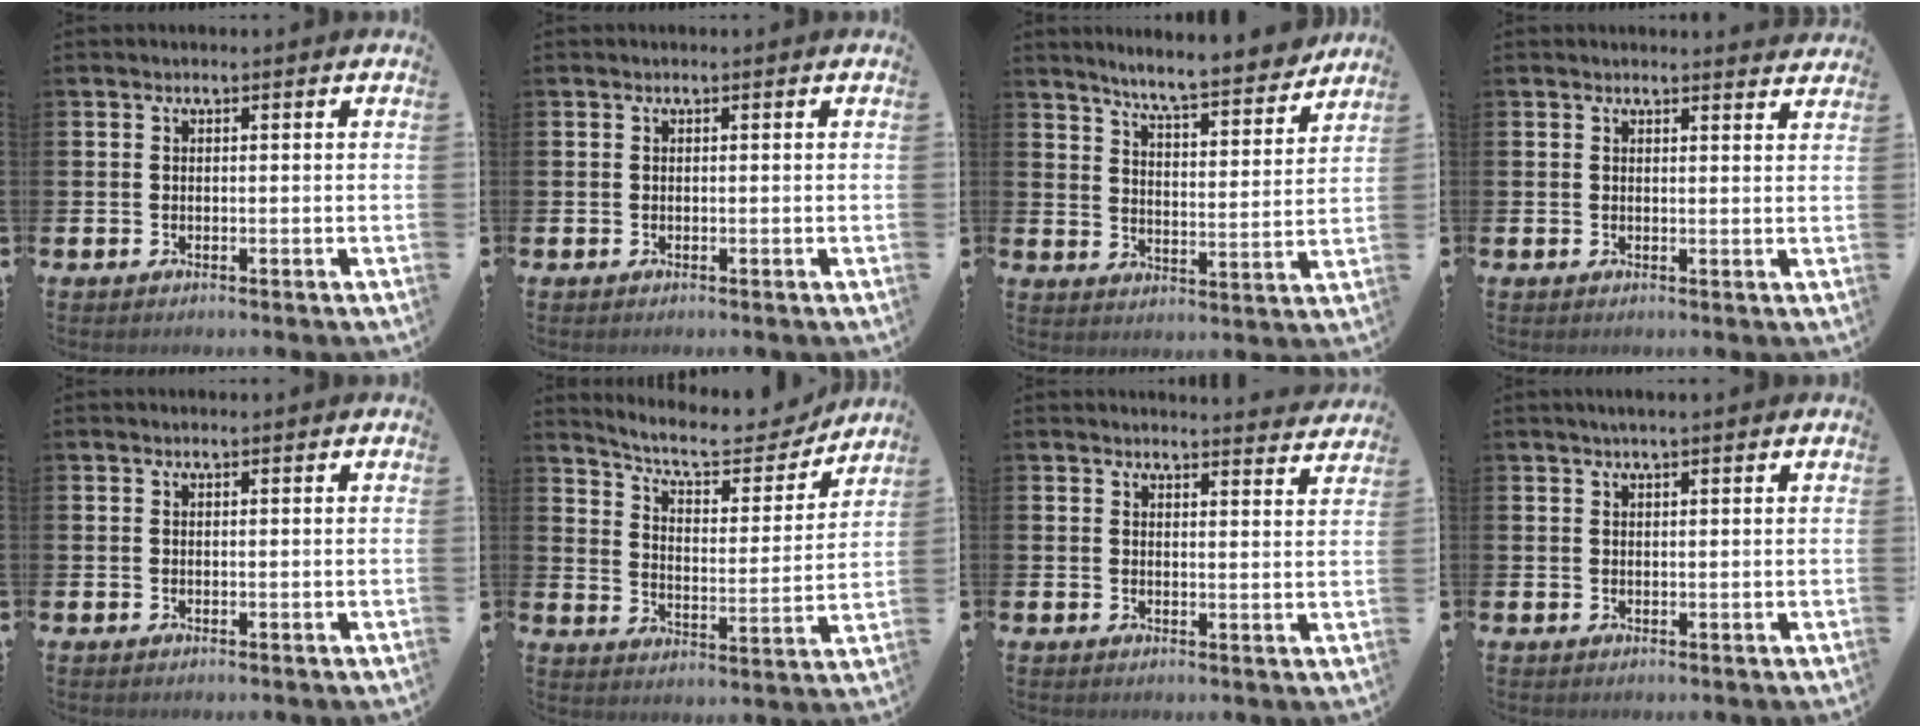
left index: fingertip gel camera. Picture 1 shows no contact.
{"total": 0.0}
{"total": 7.6, "force": [7.2, 0.1, 2.3], "torque": [-0.068, -0.050, 0.125]}
{"total": 1.8, "force": [1.8, 0.0, -0.1], "torque": [0.006, -0.012, 0.030]}
{"total": 0.0}
{"total": 8.7, "force": [7.9, 2.3, 2.8], "torque": [-0.079, -0.054, 0.135]}
{"total": 3.3, "force": [3.3, -0.1, 0.0], "torque": [0.002, -0.025, 0.056]}
{"total": 1.7, "force": [1.4, 0.1, 0.9], "torque": [-0.019, 0.002, 0.025]}